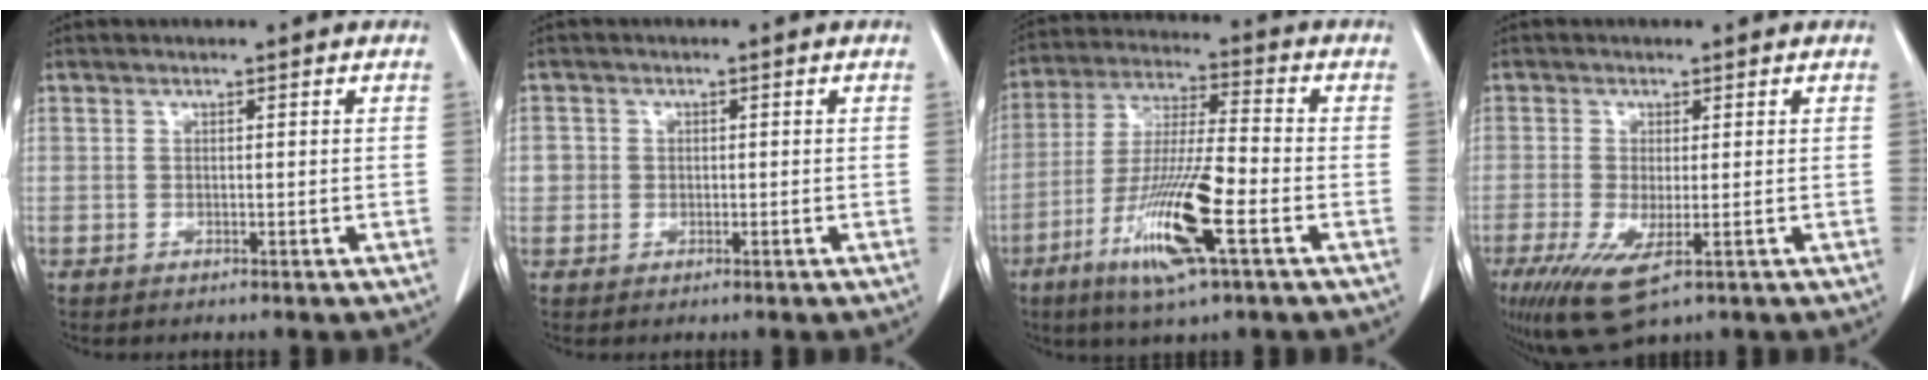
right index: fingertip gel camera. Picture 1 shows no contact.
{"total": 2.0, "force": [0.0, 2.0, 0.3], "torque": [0.007, 0.007, 0.000]}
{"total": 14.4, "force": [-5.9, 1.1, 13.0], "torque": [-0.259, -0.020, -0.108]}
{"total": 7.8, "force": [-3.4, 2.1, 6.7], "torque": [-0.122, -0.024, -0.052]}